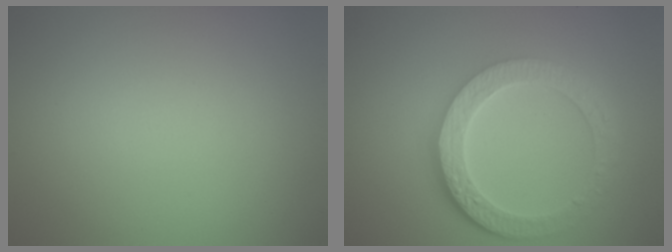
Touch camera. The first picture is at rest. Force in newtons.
{"total": 6.3, "press": 4.6, "slide": 4.2}